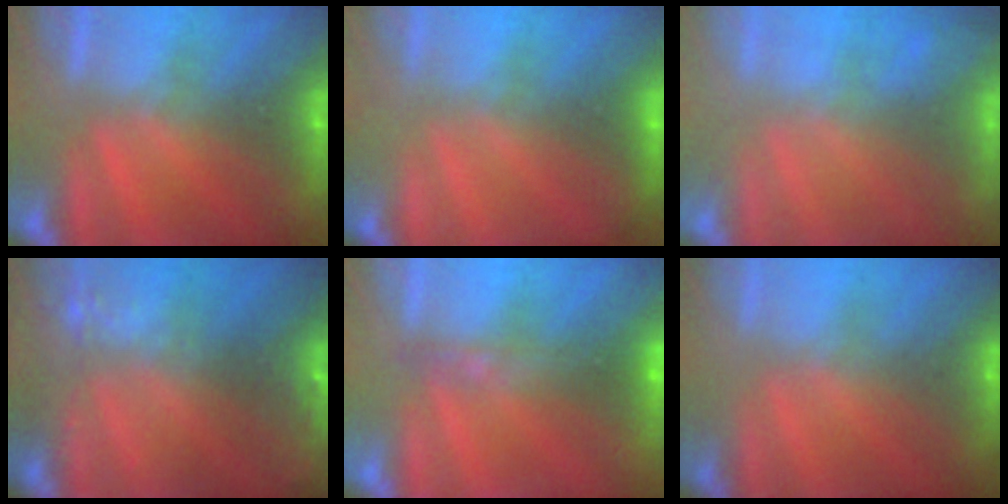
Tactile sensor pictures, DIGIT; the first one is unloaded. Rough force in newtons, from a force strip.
{"total": 2.0}
{"total": 1.1}
{"total": 7.5}
{"total": 4.4}
{"total": 1.2}